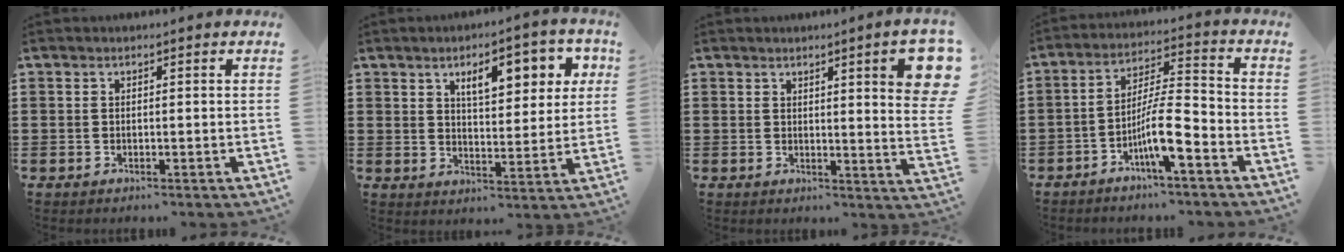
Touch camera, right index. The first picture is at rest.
{"total": 8.0, "force": [3.8, 3.4, 6.1], "torque": [-0.091, -0.003, 0.057]}
{"total": 7.5, "force": [3.4, 1.0, 6.6], "torque": [-0.097, -0.015, 0.053]}
{"total": 8.6, "force": [-4.5, 1.6, 7.2], "torque": [-0.140, 0.002, -0.084]}